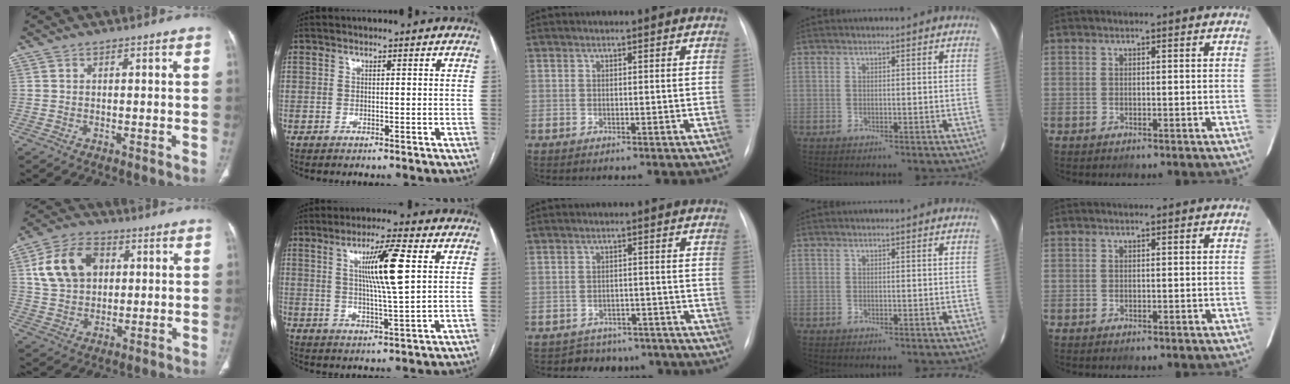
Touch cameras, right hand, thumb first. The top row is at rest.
{"thumb": {"total": 12.8, "force": [3.5, 9.2, 8.2], "torque": [-0.130, 0.008, 0.064]}, "index": {"total": 9.6, "force": [2.7, -0.2, 9.2], "torque": [-0.161, -0.001, 0.045]}, "middle": {"total": 8.1, "force": [-6.9, 4.2, -0.1], "torque": [0.005, 0.023, -0.077]}}